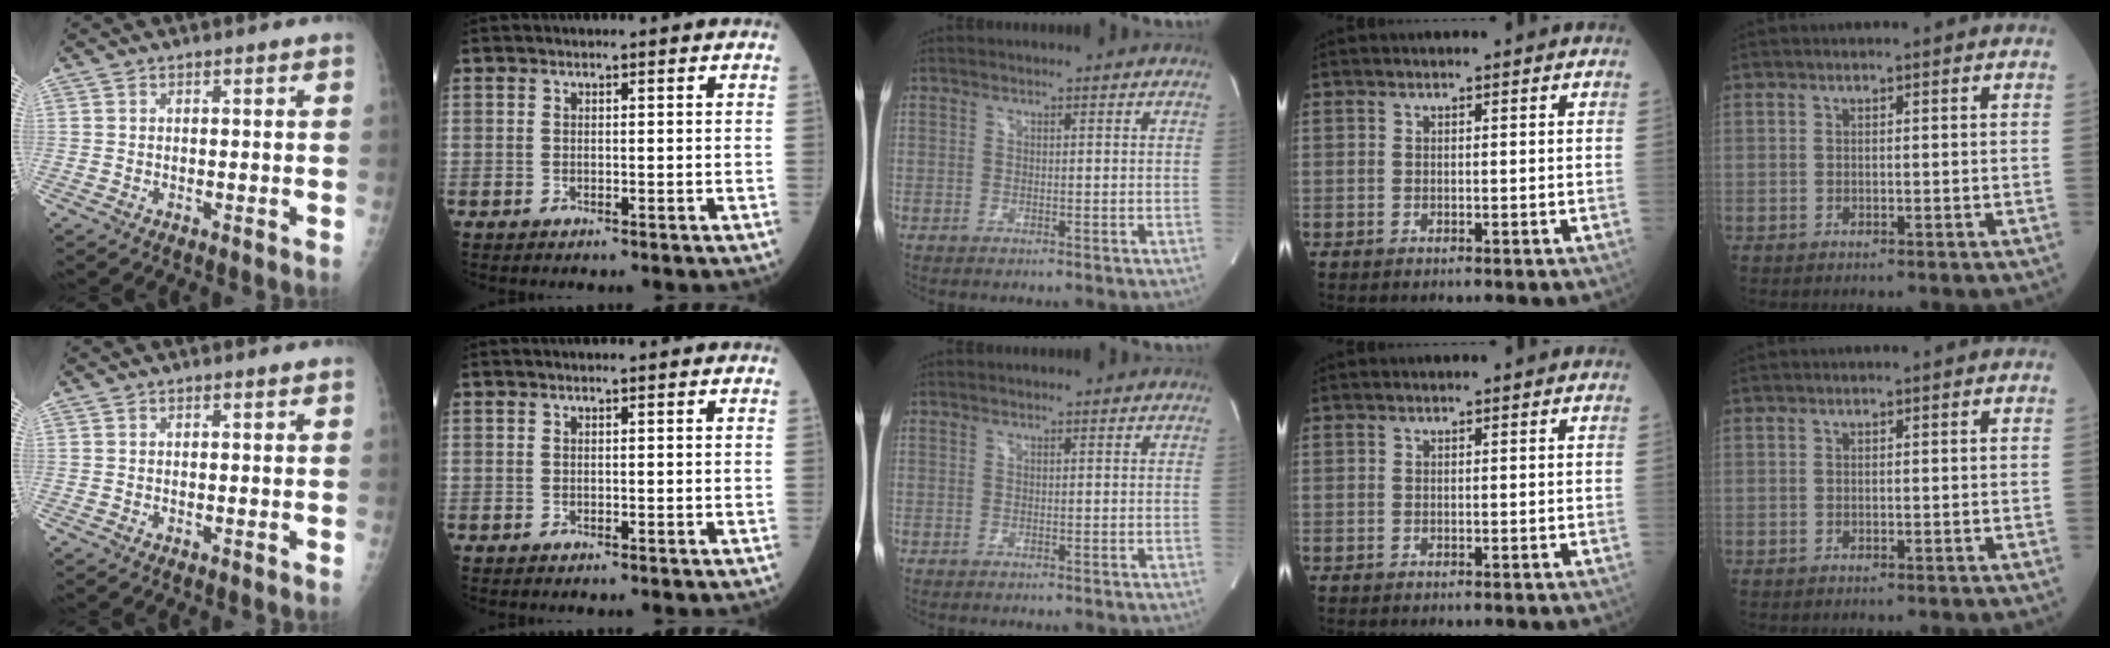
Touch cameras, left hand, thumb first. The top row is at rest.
{}